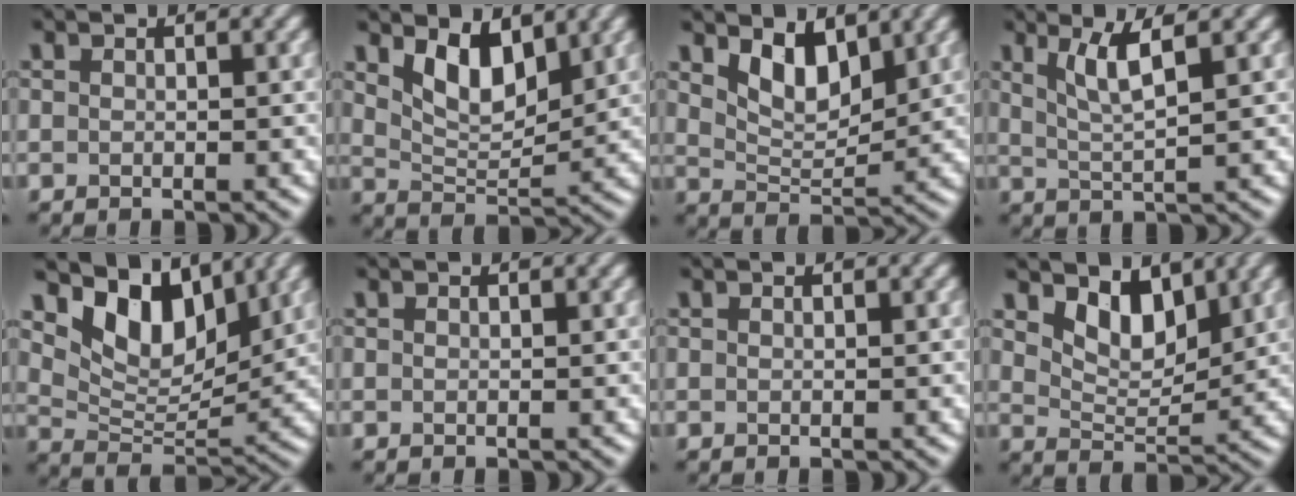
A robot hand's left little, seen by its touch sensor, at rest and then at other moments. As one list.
[{"total": 5.0, "force": [2.7, 2.4, 3.5], "torque": [-0.075, -0.010, 0.046]}, {"total": 4.3, "force": [2.5, 2.1, 2.8], "torque": [-0.062, -0.010, 0.044]}, {"total": 3.6, "force": [1.7, 0.6, 3.1], "torque": [-0.060, -0.003, 0.037]}, {"total": 7.7, "force": [4.9, 4.0, 4.5], "torque": [-0.081, -0.008, 0.083]}, {"total": 0.0}, {"total": 0.0}, {"total": 4.3, "force": [2.9, 2.1, 2.4], "torque": [-0.054, -0.012, 0.045]}]